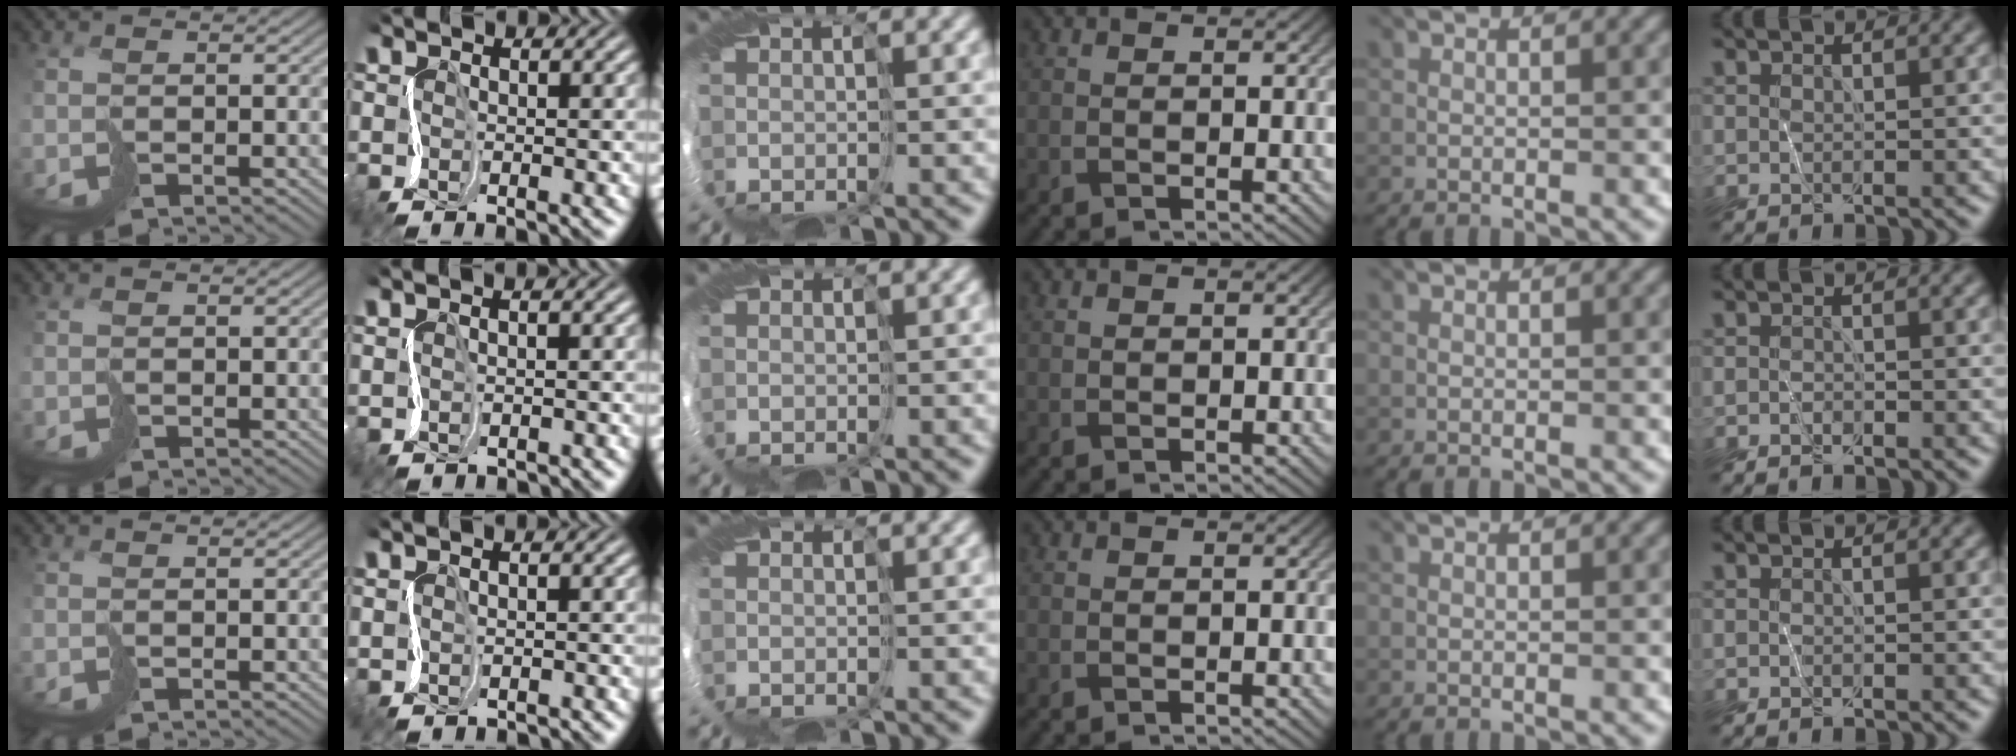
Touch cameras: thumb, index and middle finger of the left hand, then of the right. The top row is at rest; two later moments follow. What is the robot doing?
{"motion": "cut", "object": "bubble wrap"}